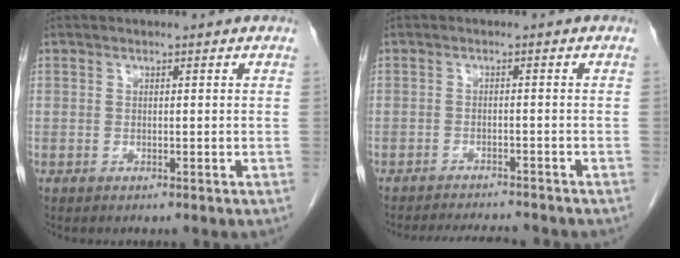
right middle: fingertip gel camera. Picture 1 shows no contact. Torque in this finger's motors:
{"motor_torque": [0.23, -0.20, 0.02, 0.01]}